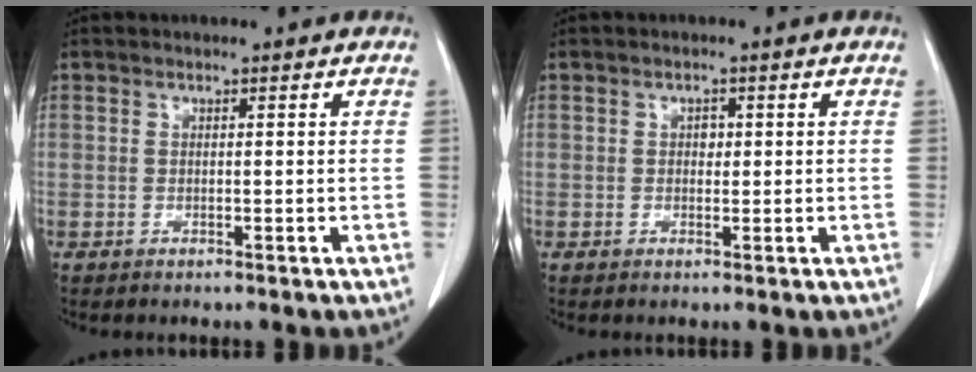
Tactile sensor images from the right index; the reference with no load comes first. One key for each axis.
{"total": 1.3, "fx": 0.3, "fy": 1.0, "fz": 0.8, "tx": -0.009, "ty": 0.002, "tz": 0.003}